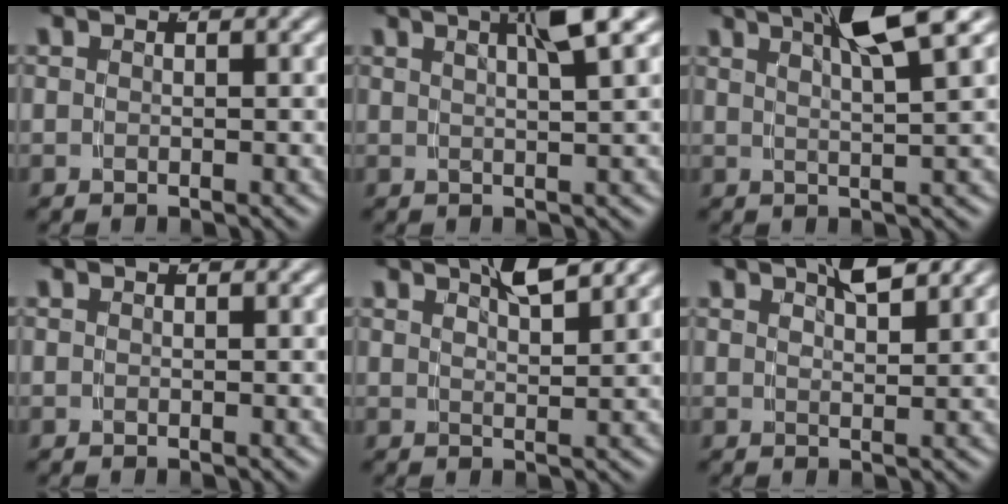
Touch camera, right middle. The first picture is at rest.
{"total": 4.0, "force": [2.4, -0.2, 3.2], "torque": [-0.040, 0.023, 0.032]}
{"total": 5.9, "force": [3.8, 0.2, 4.4], "torque": [-0.061, 0.023, 0.057]}
{"total": 0.0}
{"total": 3.2, "force": [2.7, -0.1, 1.8], "torque": [-0.020, 0.011, 0.044]}
{"total": 2.6, "force": [2.1, 0.1, 1.5], "torque": [-0.014, 0.010, 0.034]}